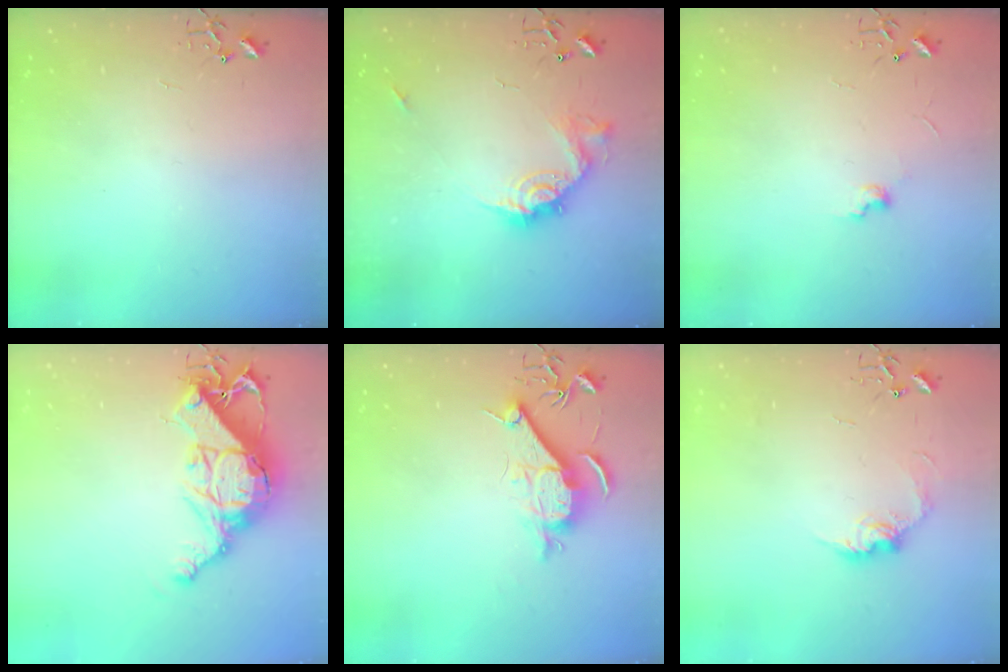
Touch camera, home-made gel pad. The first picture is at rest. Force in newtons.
{"total": 14.2, "press": 14.2, "slide": 1.3}
{"total": 5.9, "press": 5.9, "slide": 0.7}
{"total": 15.3, "press": 15.3, "slide": 1.0}
{"total": 9.3, "press": 9.2, "slide": 1.1}
{"total": 10.1, "press": 10.0, "slide": 0.5}